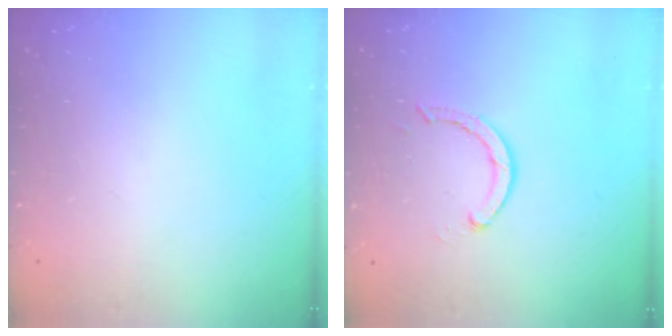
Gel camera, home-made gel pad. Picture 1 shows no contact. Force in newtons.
{"total": 2.9, "press": 2.9, "slide": 0.4}